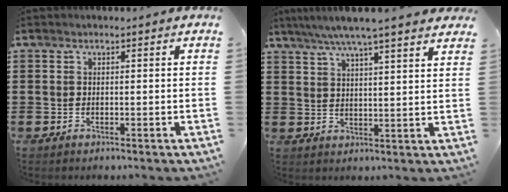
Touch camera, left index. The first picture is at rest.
{"total": 5.7, "force": [4.8, -0.3, 2.9], "torque": [-0.072, -0.016, 0.084]}